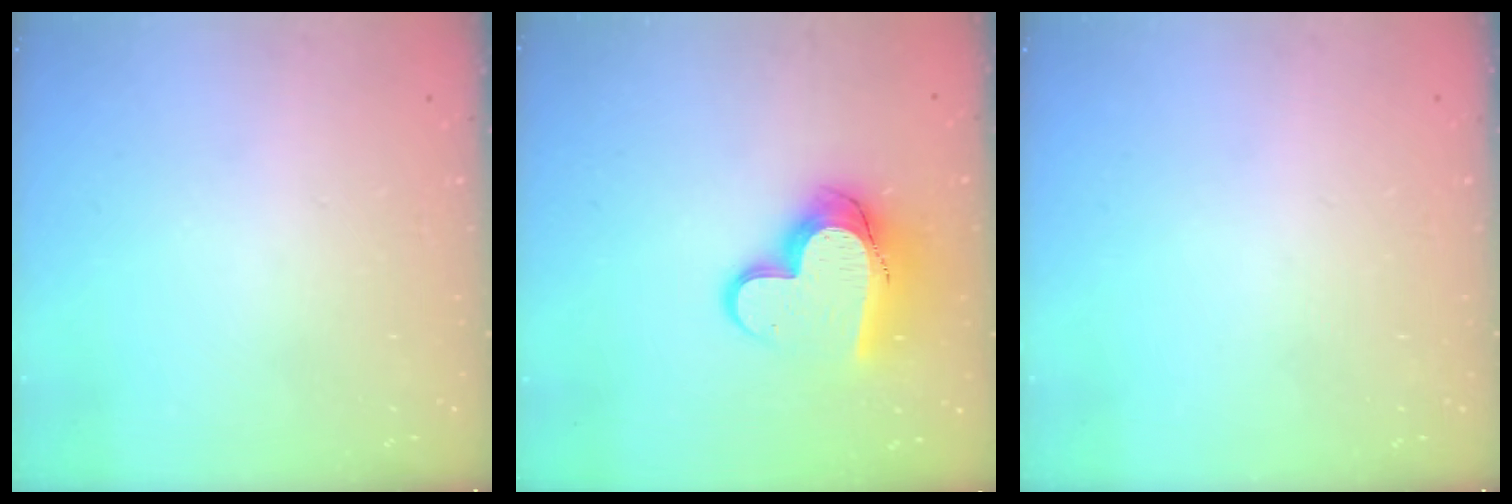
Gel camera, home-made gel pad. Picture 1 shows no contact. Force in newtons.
{"total": 14.5, "press": 14.5, "slide": 1.2}
{"total": 0.0}